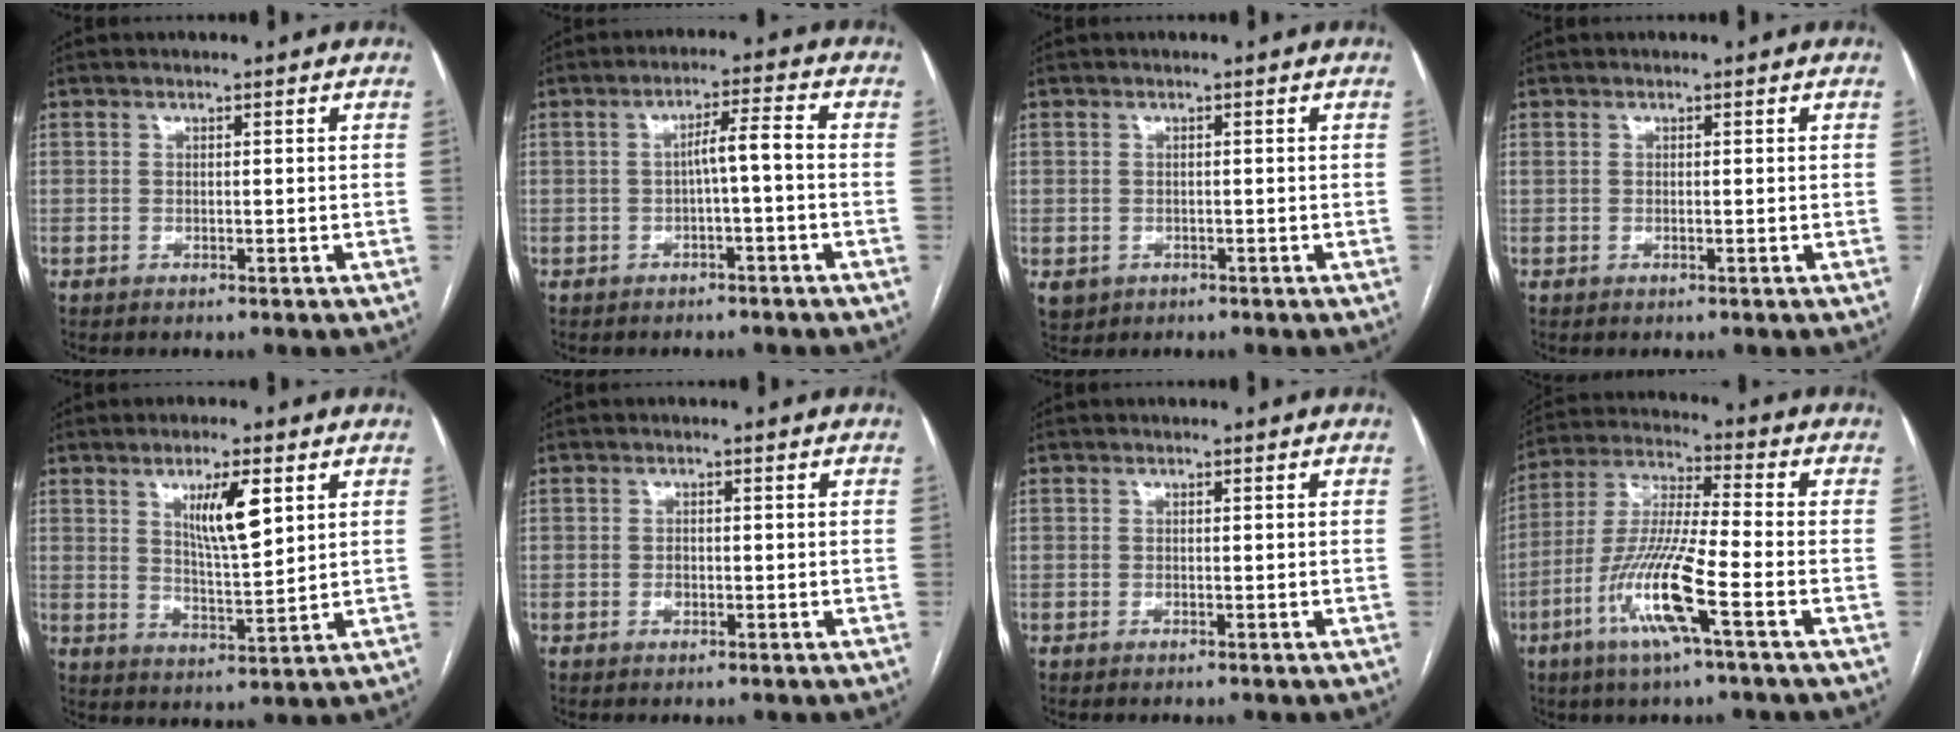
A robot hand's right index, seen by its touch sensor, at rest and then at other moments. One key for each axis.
{"total": 4.1, "fx": -0.9, "fy": 0.2, "fz": 4.0, "tx": -0.063, "ty": 0.017, "tz": -0.011}
{"total": 3.0, "fx": -1.0, "fy": 2.8, "fz": 0.7, "tx": -0.012, "ty": 0.000, "tz": -0.005}
{"total": 0.0}
{"total": 7.8, "fx": 3.3, "fy": 1.4, "fz": 6.9, "tx": -0.120, "ty": -0.006, "tz": 0.060}
{"total": 1.2, "fx": -0.3, "fy": 0.8, "fz": 0.8, "tx": -0.016, "ty": 0.002, "tz": -0.004}
{"total": 0.0}
{"total": 13.1, "fx": -5.4, "fy": 0.4, "fz": 11.9, "tx": -0.248, "ty": -0.010, "tz": -0.107}